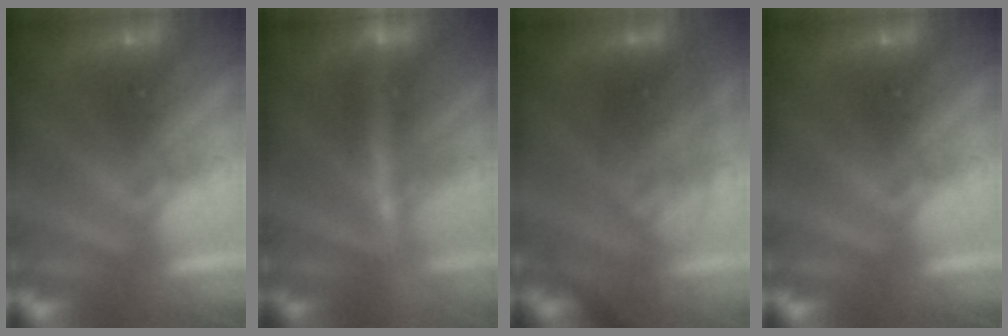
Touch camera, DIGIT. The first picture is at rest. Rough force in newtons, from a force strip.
{"total": 2.5}
{"total": 2.8}
{"total": 0.0}